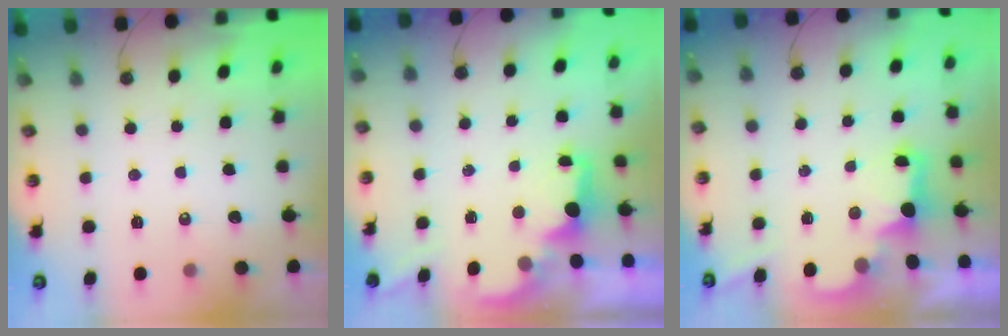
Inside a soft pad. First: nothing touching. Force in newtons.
{"total": 1.8, "press": 1.6, "slide": 0.7}
{"total": 2.4, "press": 2.3, "slide": 0.7}